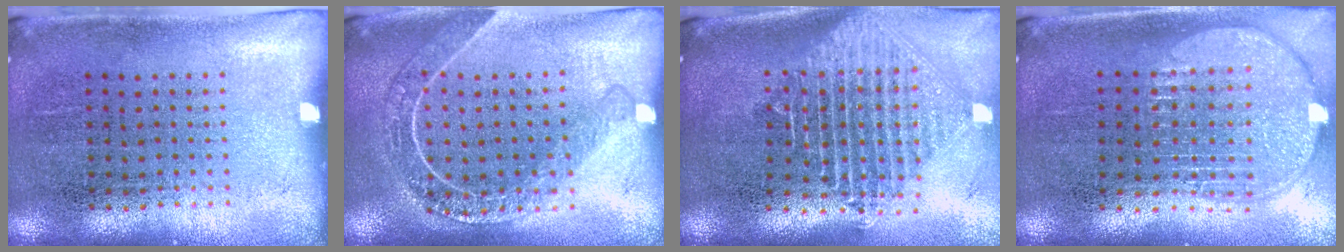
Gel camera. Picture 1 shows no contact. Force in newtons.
{"total": 1.8, "press": 1.6, "slide": 0.8}
{"total": 2.3, "press": 1.8, "slide": 1.4}
{"total": 2.0, "press": 1.7, "slide": 1.1}